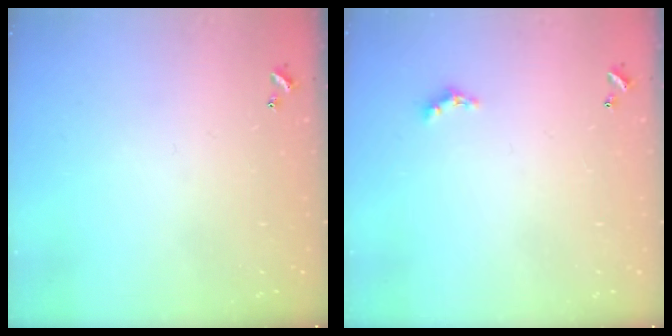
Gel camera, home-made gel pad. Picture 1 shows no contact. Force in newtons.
{"total": 1.9, "press": 1.9, "slide": 0.6}